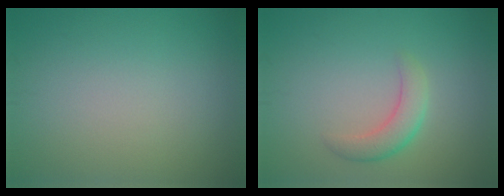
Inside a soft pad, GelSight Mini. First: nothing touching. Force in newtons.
{"total": 2.5, "press": 2.5, "slide": 0.1}